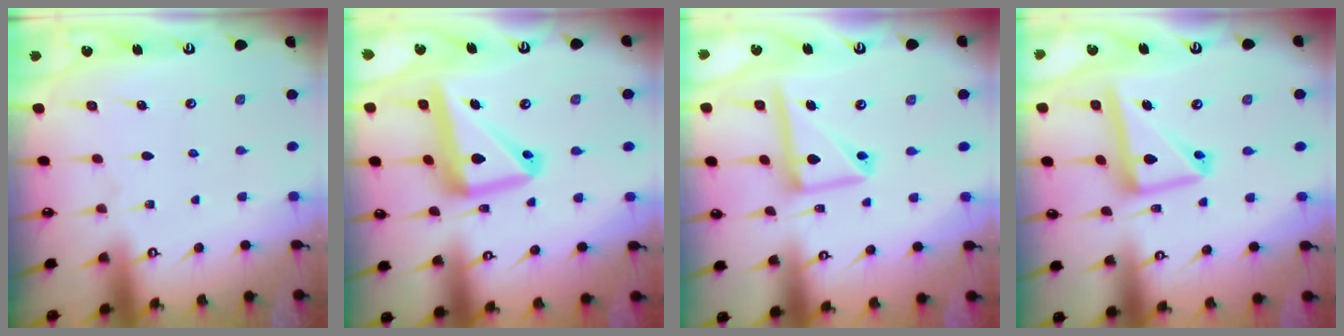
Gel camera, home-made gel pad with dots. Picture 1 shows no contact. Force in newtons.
{"total": 16.3, "press": 16.2, "slide": 1.8}
{"total": 14.2, "press": 14.1, "slide": 1.4}
{"total": 14.5, "press": 14.4, "slide": 1.4}